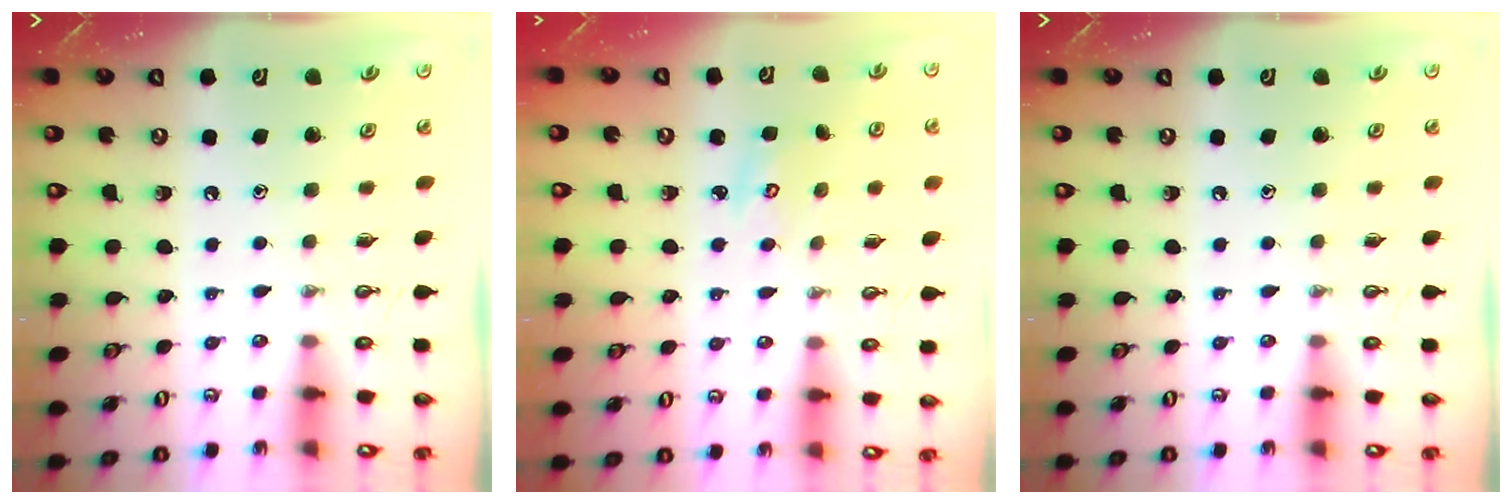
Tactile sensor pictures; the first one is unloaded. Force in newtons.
{"total": 3.2, "press": 3.2, "slide": 0.3}
{"total": 0.0}